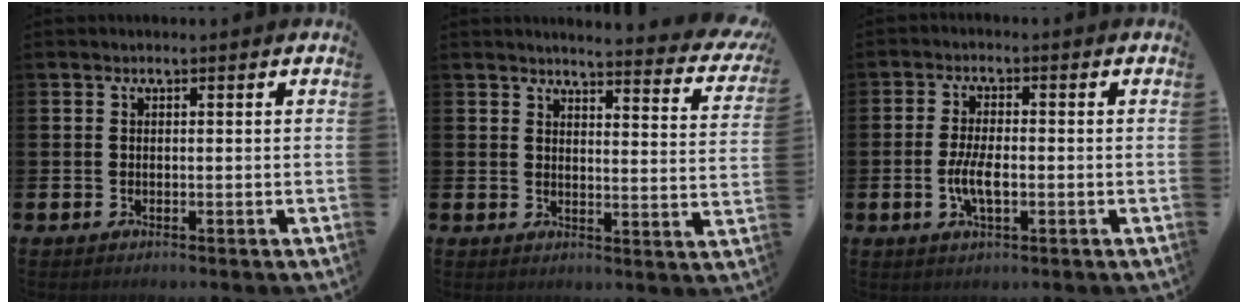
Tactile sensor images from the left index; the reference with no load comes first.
{"total": 3.7, "force": [3.6, 0.1, 0.9], "torque": [-0.016, -0.039, 0.053]}
{"total": 4.4, "force": [-1.1, 1.7, 3.9], "torque": [-0.073, 0.002, -0.021]}